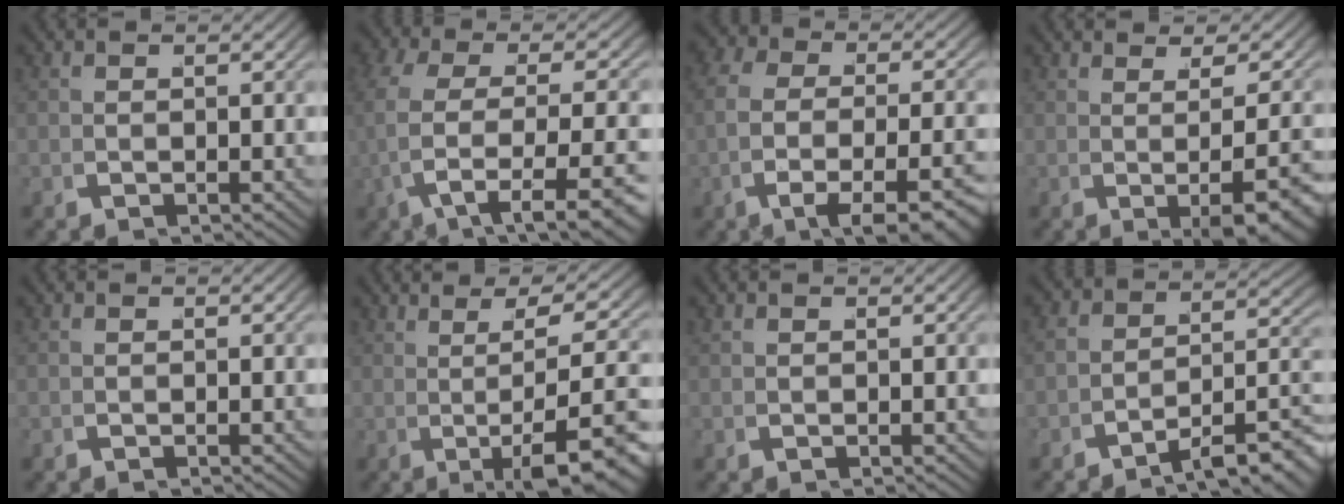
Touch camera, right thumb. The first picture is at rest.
{"total": 8.4, "force": [-0.6, 4.6, 7.0], "torque": [-0.168, -0.027, 0.018]}
{"total": 6.7, "force": [-1.4, 3.2, 5.8], "torque": [-0.113, -0.014, -0.009]}
{"total": 4.7, "force": [0.2, 1.4, 4.5], "torque": [-0.061, -0.006, 0.010]}
{"total": 0.0}
{"total": 7.8, "force": [0.1, 2.6, 7.4], "torque": [-0.111, -0.006, 0.014]}
{"total": 0.5, "force": [0.5, -0.1, 0.0], "torque": [-0.006, -0.002, 0.013]}
{"total": 6.5, "force": [-3.4, 2.9, 4.7], "torque": [-0.052, -0.012, -0.045]}